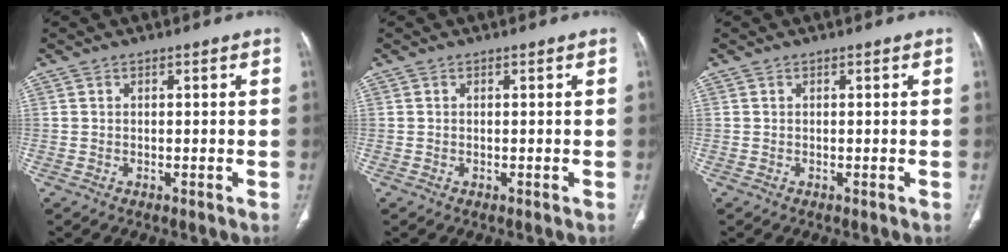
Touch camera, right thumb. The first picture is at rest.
{"total": 0.0}
{"total": 0.0}